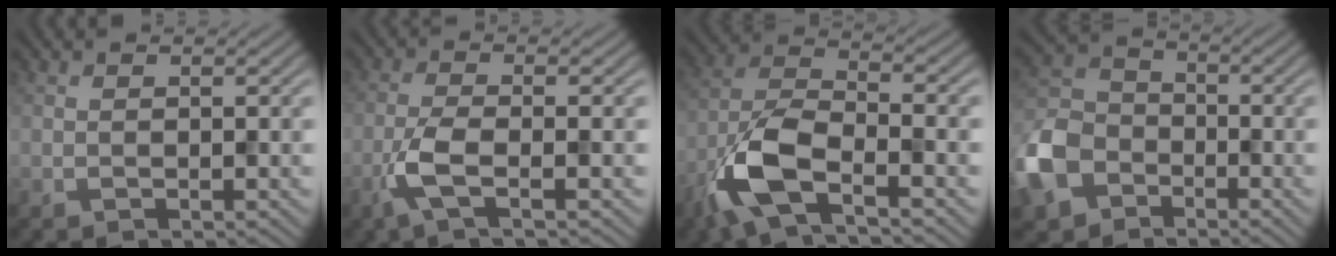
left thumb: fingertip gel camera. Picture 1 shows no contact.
{"total": 4.5, "force": [-1.9, 1.1, 4.0], "torque": [-0.091, 0.000, -0.048]}
{"total": 9.6, "force": [-5.1, 3.6, 7.2], "torque": [-0.160, -0.001, -0.120]}
{"total": 11.1, "force": [-5.8, 7.8, 5.4], "torque": [-0.154, -0.022, -0.138]}